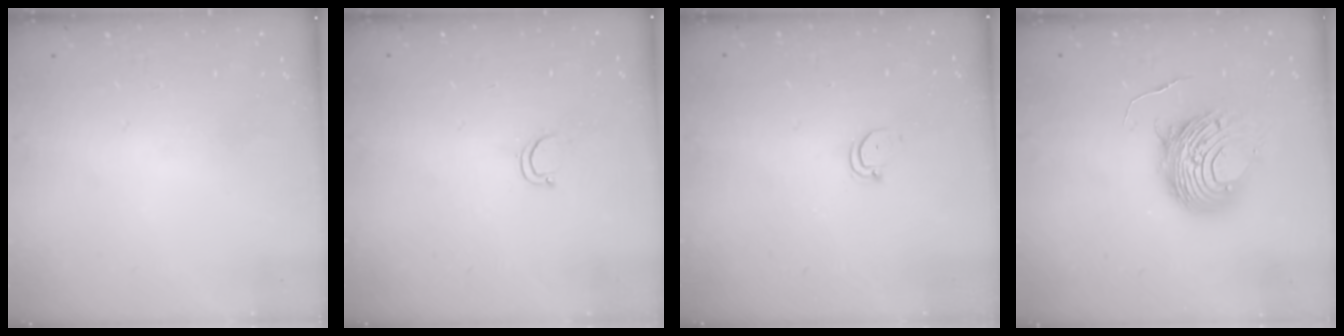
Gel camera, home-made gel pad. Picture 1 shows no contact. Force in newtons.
{"total": 2.8, "press": 2.8, "slide": 0.2}
{"total": 2.4, "press": 2.4, "slide": 0.2}
{"total": 11.0, "press": 11.0, "slide": 0.8}